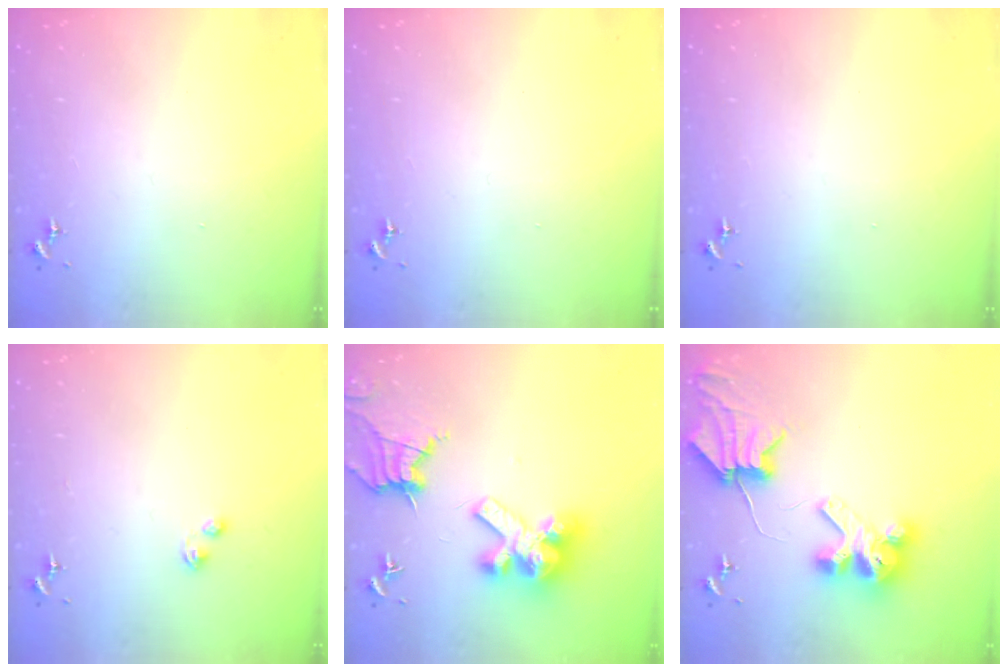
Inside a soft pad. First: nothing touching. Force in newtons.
{"total": 0.0}
{"total": 0.0}
{"total": 3.4, "press": 3.4, "slide": 0.5}
{"total": 15.4, "press": 15.2, "slide": 1.9}
{"total": 9.4, "press": 9.4, "slide": 1.2}